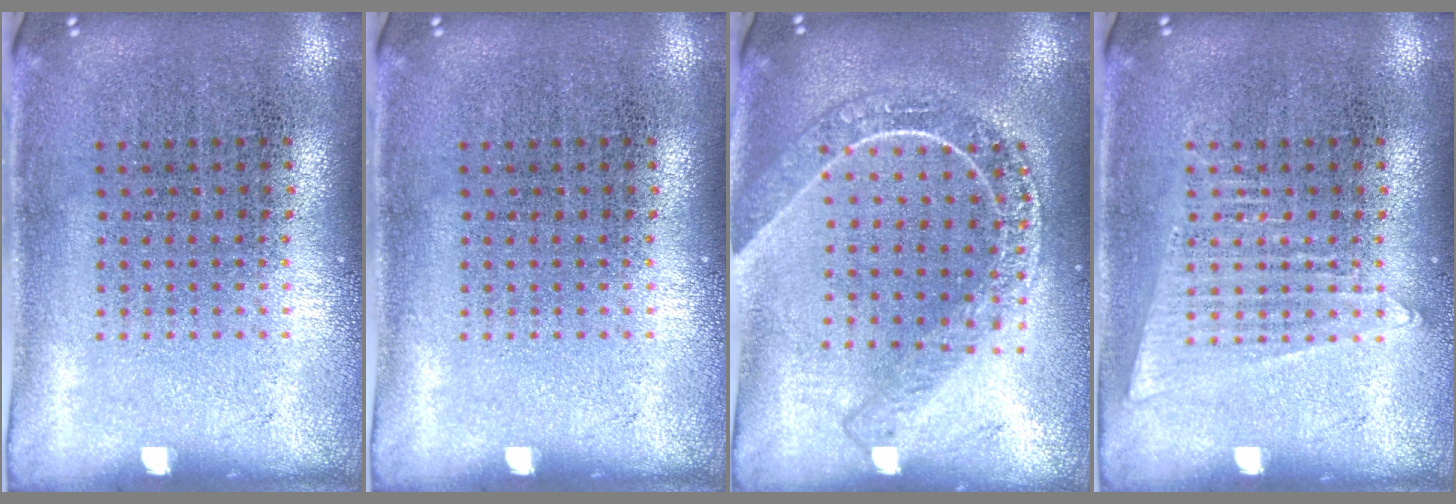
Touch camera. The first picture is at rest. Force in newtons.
{"total": 0.0}
{"total": 2.0, "press": 1.7, "slide": 1.0}
{"total": 1.6, "press": 1.6, "slide": 0.1}